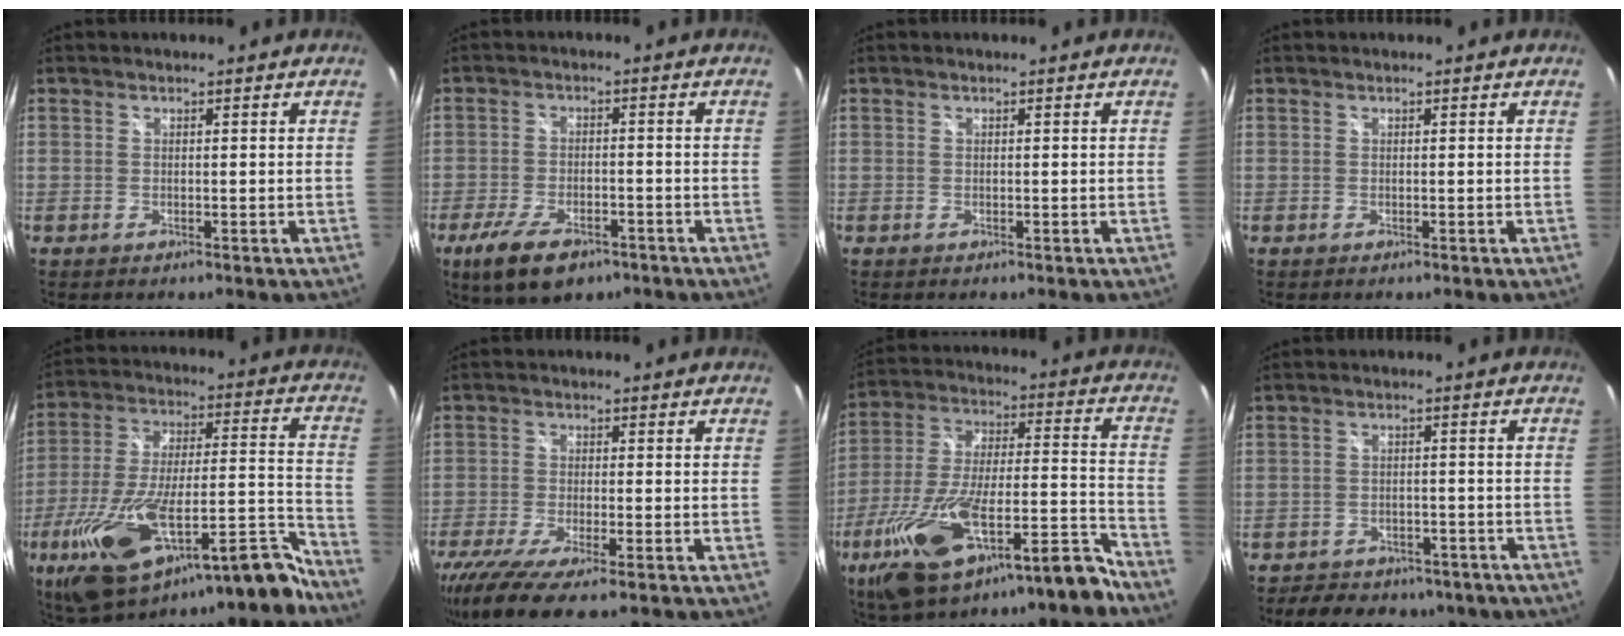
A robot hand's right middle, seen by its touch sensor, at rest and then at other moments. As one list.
[{"total": 10.3, "force": [-6.6, 4.4, 6.5], "torque": [-0.148, -0.021, -0.109]}, {"total": 0.0}, {"total": 0.0}, {"total": 28.3, "force": [-20.9, 7.3, 17.6], "torque": [-0.296, -0.039, -0.322]}, {"total": 12.8, "force": [-9.1, 2.6, 8.5], "torque": [-0.185, -0.053, -0.158]}, {"total": 23.6, "force": [-16.5, 5.8, 15.9], "torque": [-0.284, -0.027, -0.268]}, {"total": 13.5, "force": [-10.4, 6.8, 5.3], "torque": [-0.117, 0.009, -0.128]}]